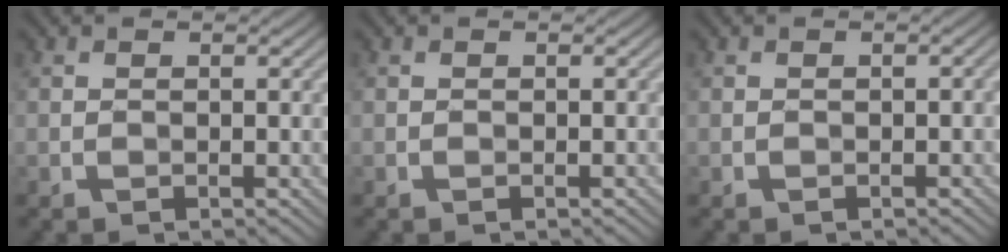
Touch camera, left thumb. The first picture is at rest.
{"total": 0.0}
{"total": 0.5, "force": [-0.4, 0.0, 0.4], "torque": [-0.007, 0.004, -0.003]}